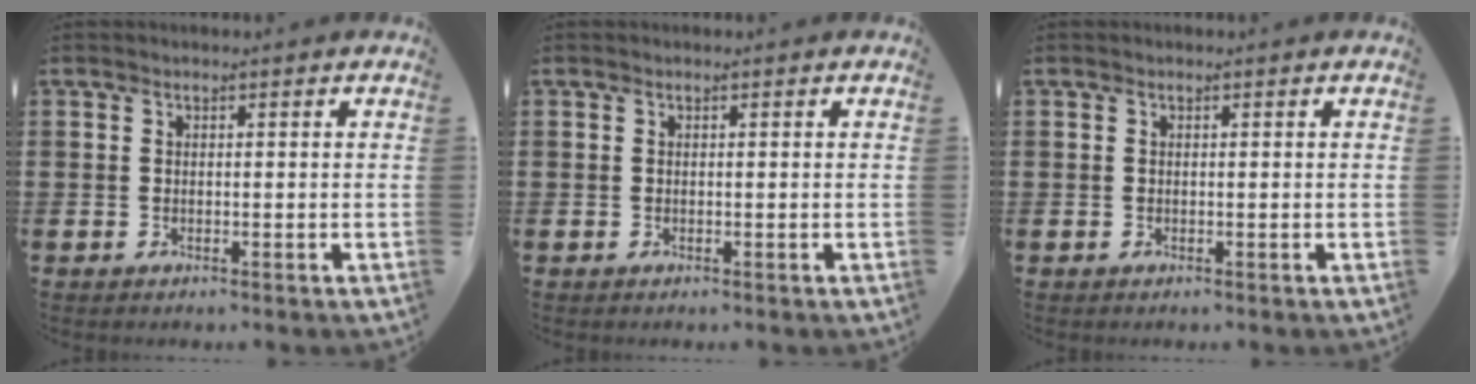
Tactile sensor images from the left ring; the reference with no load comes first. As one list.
[{"total": 0.0}, {"total": 0.0}]